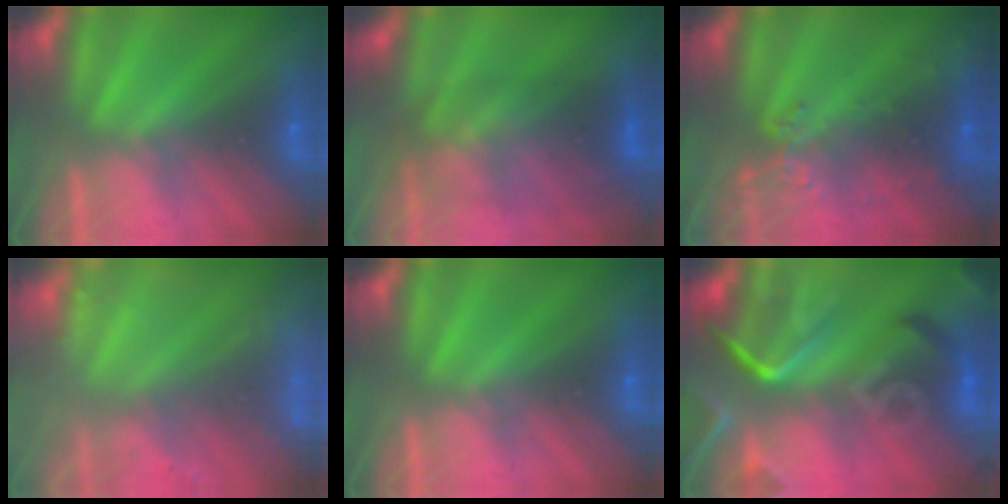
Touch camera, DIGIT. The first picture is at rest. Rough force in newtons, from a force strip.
{"total": 2.8}
{"total": 6.1}
{"total": 6.0}
{"total": 0.0}
{"total": 8.1}